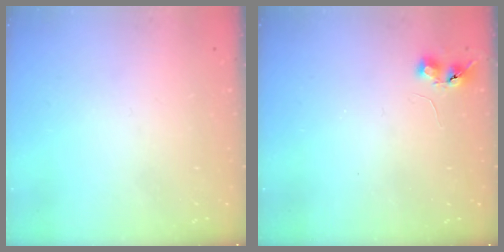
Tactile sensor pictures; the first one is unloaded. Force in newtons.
{"total": 5.2, "press": 5.1, "slide": 0.9}